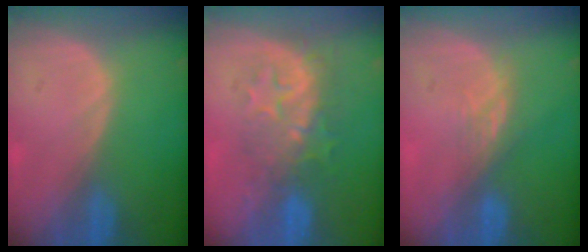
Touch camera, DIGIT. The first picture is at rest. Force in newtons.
{"total": 8.5, "press": 7.9, "slide": 3.2}
{"total": 3.0, "press": 2.6, "slide": 1.5}